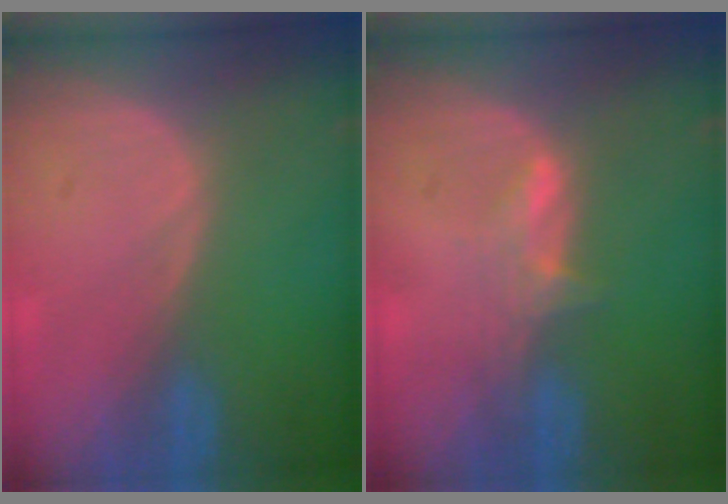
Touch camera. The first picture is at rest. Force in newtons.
{"total": 2.8, "press": 2.8, "slide": 0.4}